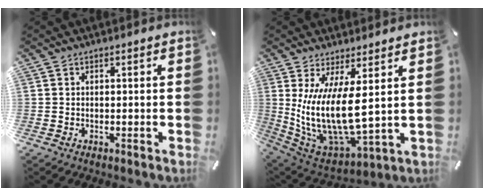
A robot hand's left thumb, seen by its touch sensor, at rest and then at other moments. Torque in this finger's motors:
{"motor_torque": [0.62, 1.04, 2.54, -0.23, 0.30]}